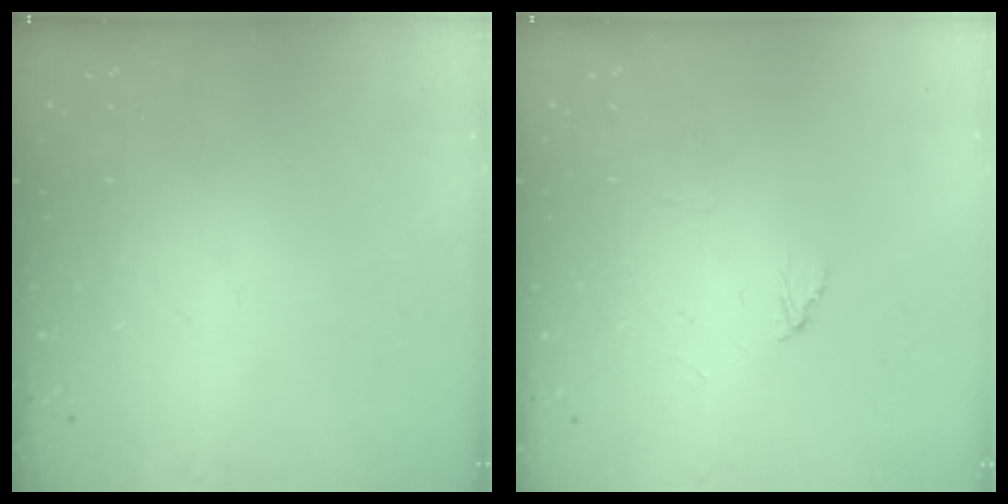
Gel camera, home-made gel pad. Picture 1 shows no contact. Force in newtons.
{"total": 2.6, "press": 2.6, "slide": 0.2}